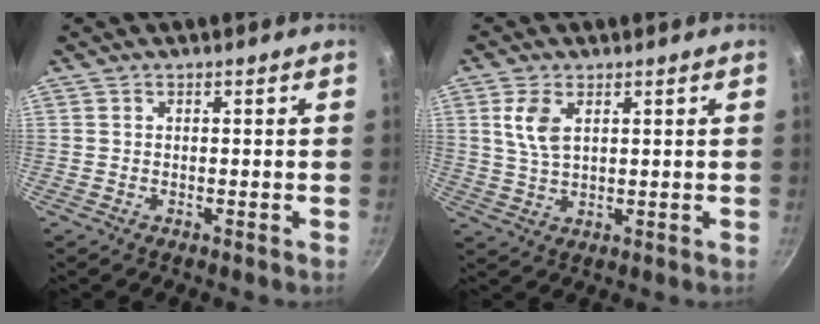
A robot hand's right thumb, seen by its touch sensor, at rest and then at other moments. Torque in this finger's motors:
{"motor_torque": [0.05, -0.08, 0.77, -0.05, 0.14]}